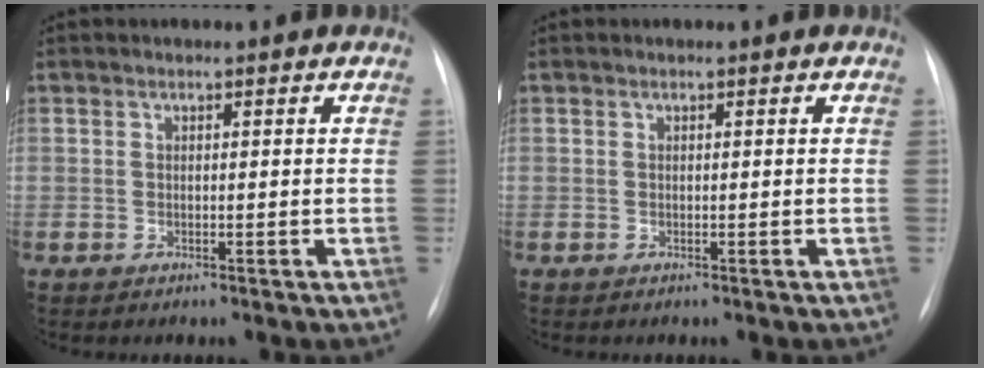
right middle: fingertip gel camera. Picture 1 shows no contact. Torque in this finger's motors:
{"motor_torque": [-0.13, -0.03, 0.00, 0.00]}